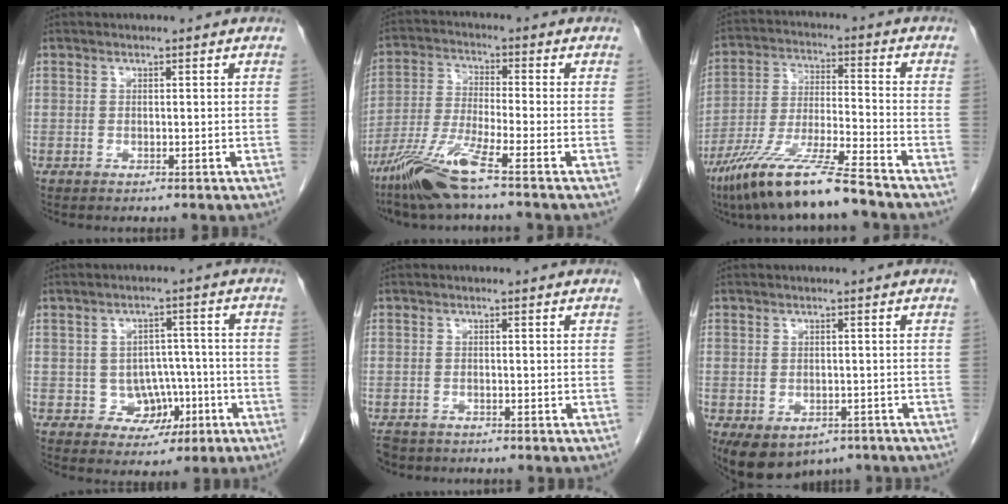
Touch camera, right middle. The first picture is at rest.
{"total": 9.1, "force": [-6.4, -0.3, 6.5], "torque": [-0.140, -0.026, -0.129]}
{"total": 13.9, "force": [-10.3, 0.0, 9.4], "torque": [-0.180, -0.032, -0.190]}
{"total": 6.2, "force": [-2.0, 5.4, 2.2], "torque": [-0.018, 0.023, -0.017]}
{"total": 3.7, "force": [-3.2, 1.8, 0.6], "torque": [-0.012, -0.004, -0.052]}
{"total": 8.8, "force": [-5.4, 5.7, 3.9], "torque": [-0.068, 0.006, -0.071]}